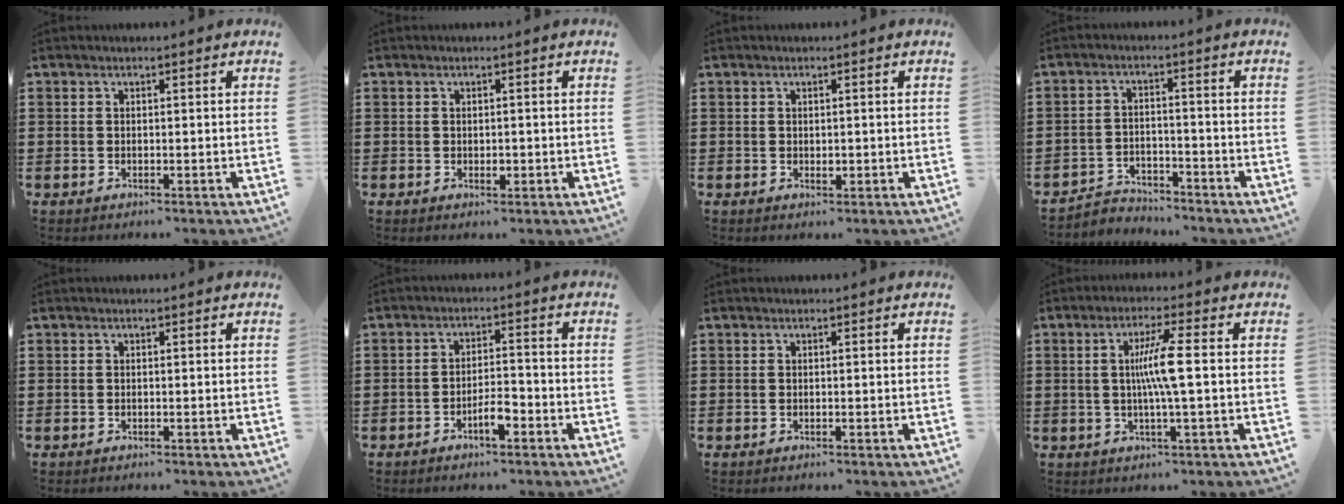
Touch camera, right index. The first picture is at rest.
{"total": 1.2, "force": [-0.1, 0.7, 1.0], "torque": [-0.018, 0.002, -0.003]}
{"total": 0.8, "force": [0.1, 0.6, 0.6], "torque": [-0.012, 0.003, 0.001]}
{"total": 3.4, "force": [-3.3, 0.7, 0.0], "torque": [-0.009, 0.003, -0.071]}
{"total": 0.0}
{"total": 4.1, "force": [-2.3, 1.3, 3.2], "torque": [-0.060, 0.004, -0.044]}
{"total": 0.0}
{"total": 6.6, "force": [0.2, -0.3, 6.6], "torque": [-0.129, -0.008, -0.005]}